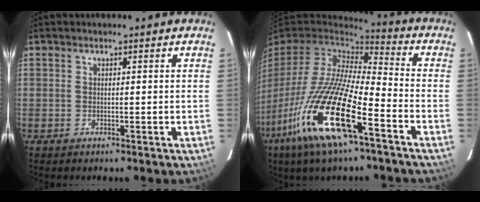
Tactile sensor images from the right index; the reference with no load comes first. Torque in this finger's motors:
{"motor_torque": [1.75, -0.39, 1.05, 0.21]}